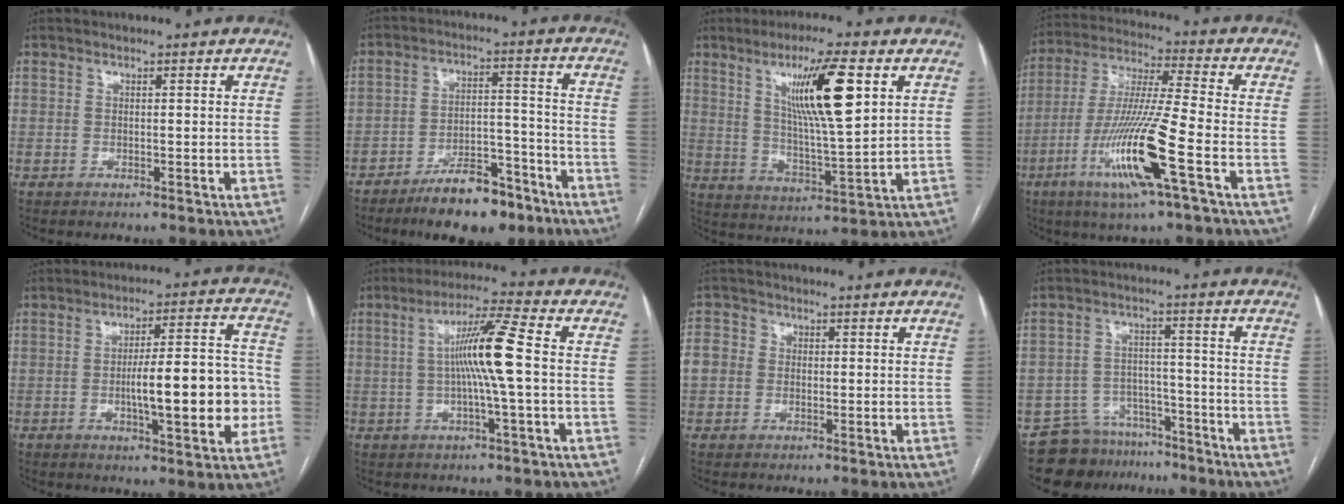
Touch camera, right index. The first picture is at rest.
{"total": 11.2, "force": [-8.2, 3.9, 6.6], "torque": [-0.099, 0.018, -0.134]}
{"total": 12.9, "force": [5.1, 1.0, 11.8], "torque": [-0.207, -0.001, 0.090]}
{"total": 15.5, "force": [-6.2, -0.4, 14.2], "torque": [-0.290, -0.018, -0.120]}
{"total": 13.5, "force": [-2.3, 2.8, 13.0], "torque": [-0.192, 0.018, -0.030]}
{"total": 9.5, "force": [0.1, -0.6, 9.5], "torque": [-0.173, 0.010, -0.002]}
{"total": 5.5, "force": [-0.1, 5.1, 2.0], "torque": [-0.050, 0.022, -0.003]}
{"total": 8.5, "force": [-7.1, 4.7, 0.3], "torque": [0.007, 0.032, -0.113]}